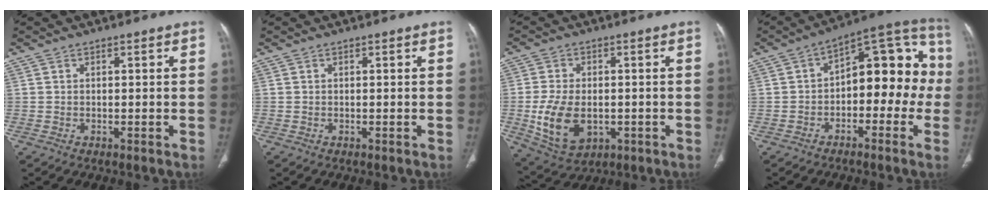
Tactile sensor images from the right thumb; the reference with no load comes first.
{"total": 0.0}
{"total": 11.7, "force": [-2.1, 7.6, 8.7], "torque": [-0.157, -0.003, -0.020]}
{"total": 15.8, "force": [-2.0, 9.3, 12.6], "torque": [-0.116, 0.063, -0.041]}